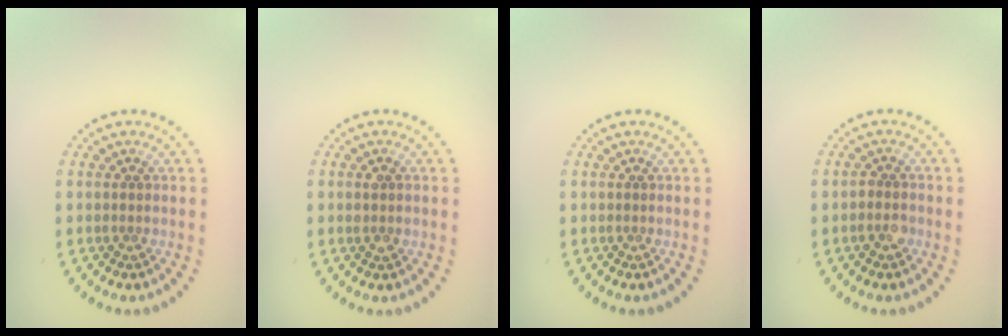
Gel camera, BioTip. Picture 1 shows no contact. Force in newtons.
{"total": 1.1, "press": 1.1, "slide": 0.2}
{"total": 0.0}
{"total": 1.5, "press": 1.3, "slide": 0.6}